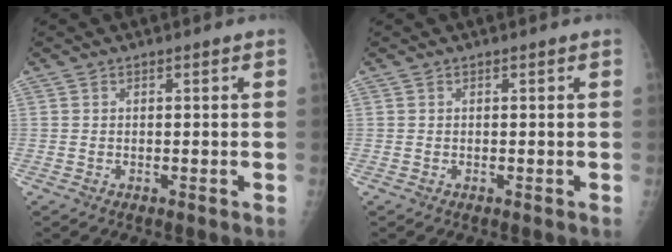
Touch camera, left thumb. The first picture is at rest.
{"total": 0.0}